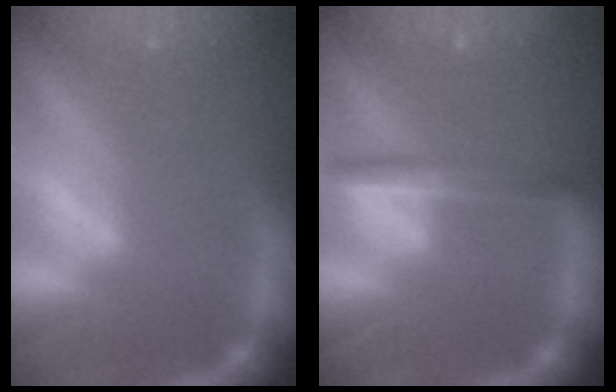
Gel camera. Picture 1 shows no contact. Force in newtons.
{"total": 3.0}